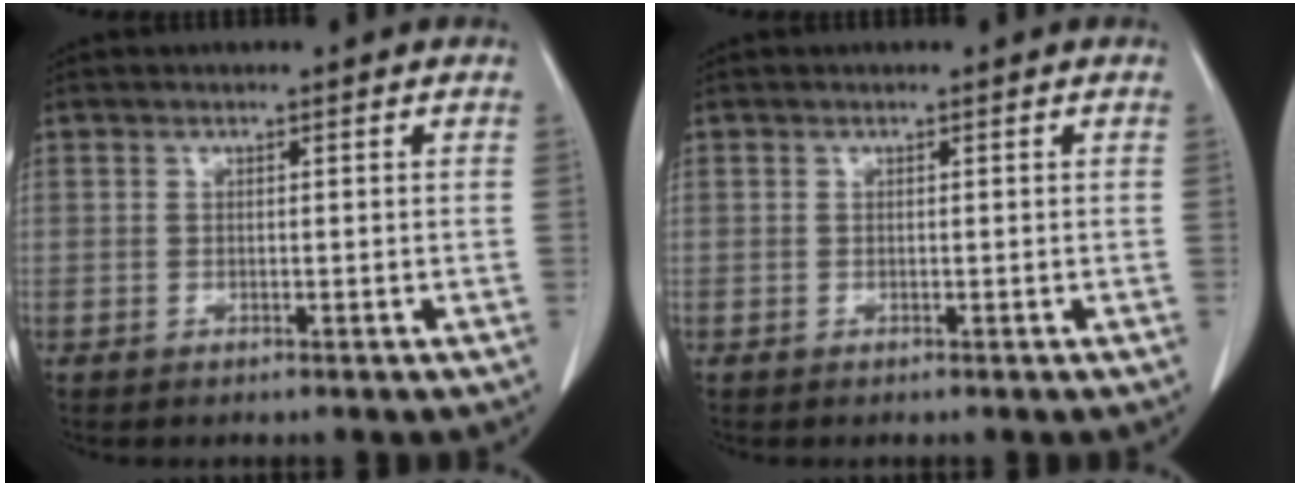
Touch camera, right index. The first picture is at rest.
{"total": 0.0}